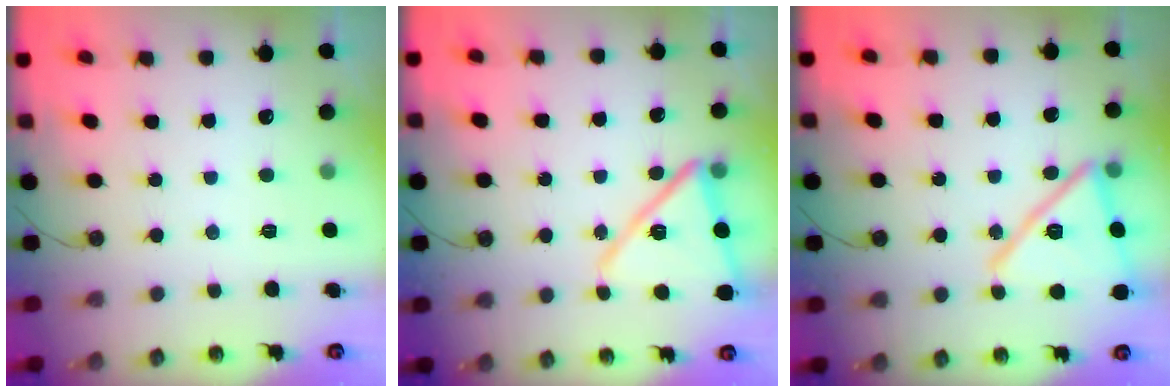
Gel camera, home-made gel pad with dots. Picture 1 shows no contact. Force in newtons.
{"total": 15.0, "press": 14.9, "slide": 1.3}
{"total": 18.2, "press": 18.1, "slide": 0.7}